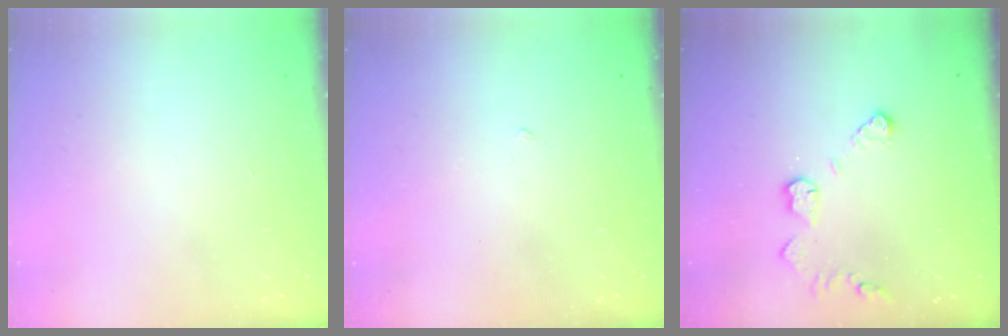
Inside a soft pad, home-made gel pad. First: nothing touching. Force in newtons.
{"total": 1.9, "press": 1.9, "slide": 0.4}
{"total": 7.6, "press": 7.5, "slide": 0.5}